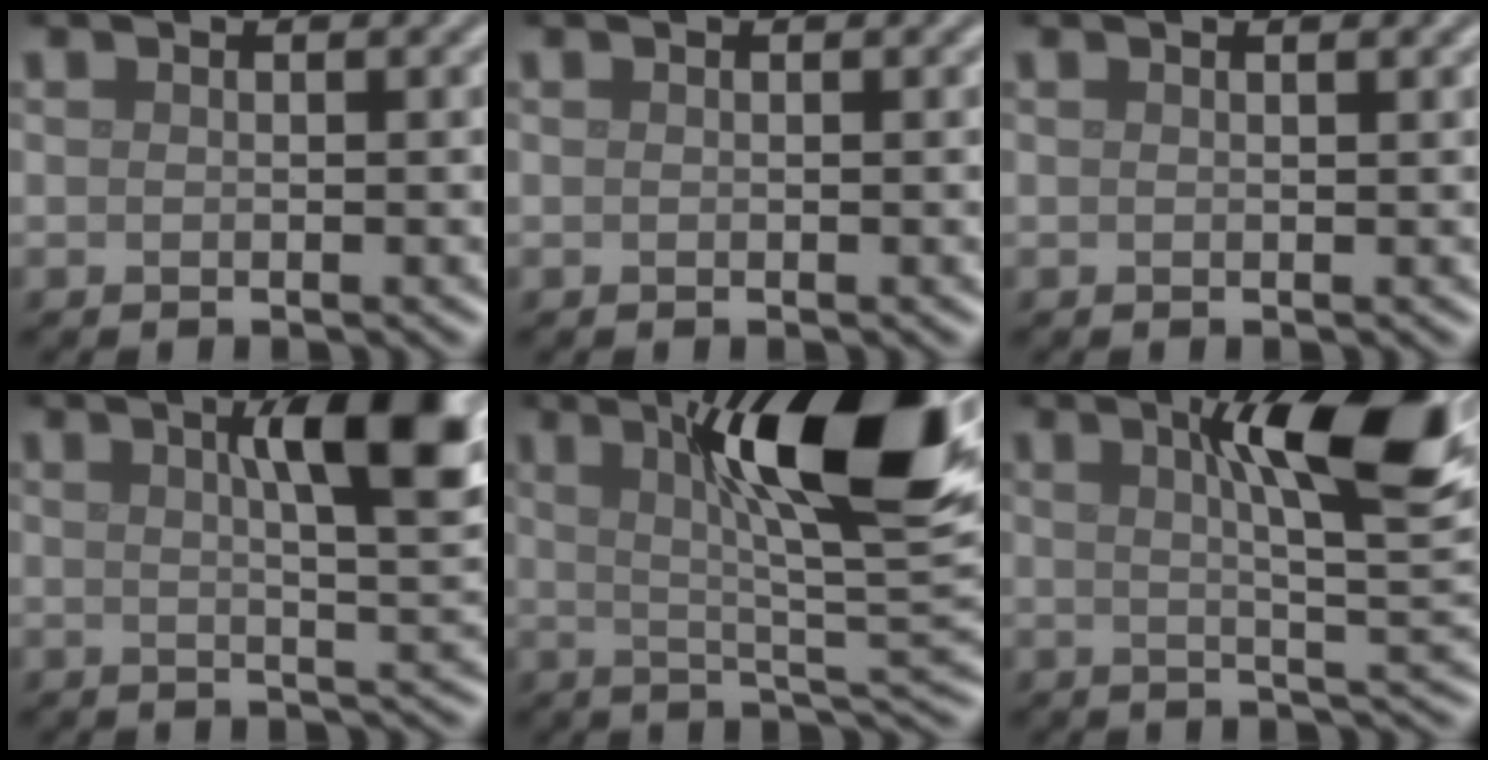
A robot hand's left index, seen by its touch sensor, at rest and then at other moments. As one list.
[{"total": 0.0}, {"total": 0.8, "force": [0.5, 0.2, 0.5], "torque": [-0.005, 0.002, 0.004]}, {"total": 7.7, "force": [2.7, 1.6, 7.0], "torque": [-0.084, 0.008, 0.038]}, {"total": 13.2, "force": [5.1, 2.6, 11.9], "torque": [-0.168, 0.013, 0.079]}, {"total": 10.6, "force": [3.8, 2.2, 9.6], "torque": [-0.123, 0.013, 0.053]}]